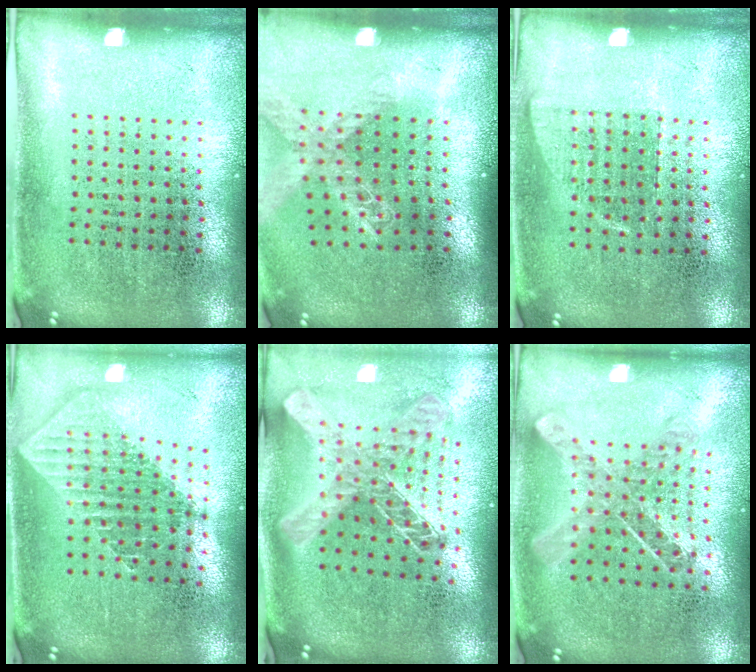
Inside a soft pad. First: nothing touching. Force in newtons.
{"total": 1.5, "press": 1.2, "slide": 0.8}
{"total": 0.6, "press": 0.6, "slide": 0.1}
{"total": 1.8, "press": 1.4, "slide": 1.2}
{"total": 2.1, "press": 1.6, "slide": 1.3}
{"total": 0.9, "press": 0.9, "slide": 0.1}